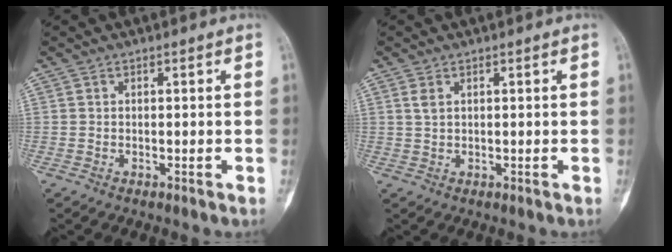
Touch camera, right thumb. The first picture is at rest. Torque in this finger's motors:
{"motor_torque": [-0.32, 0.41, 0.43, 0.11, 0.05]}